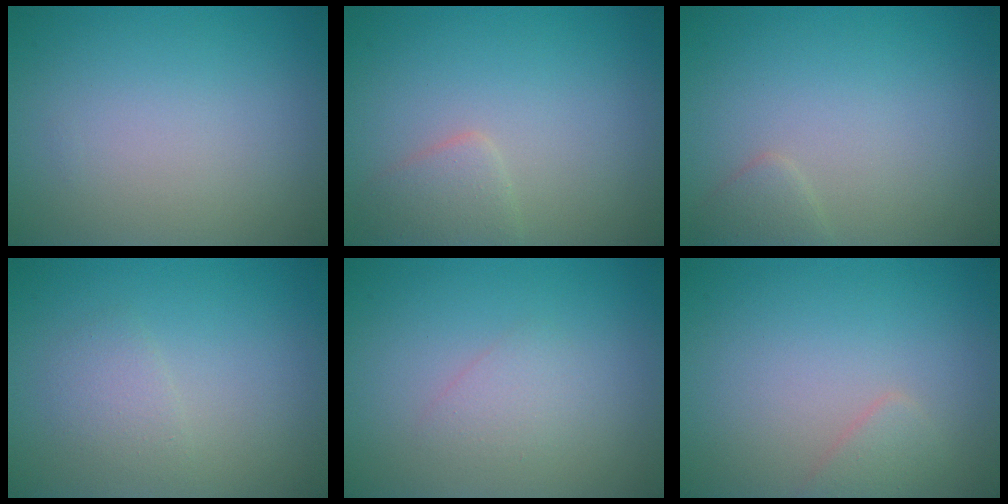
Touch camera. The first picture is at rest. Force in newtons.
{"total": 1.9, "press": 1.9, "slide": 0.0}
{"total": 1.2, "press": 1.2, "slide": 0.1}
{"total": 1.5, "press": 1.5, "slide": 0.0}
{"total": 1.4, "press": 1.4, "slide": 0.2}
{"total": 1.2, "press": 1.2, "slide": 0.0}